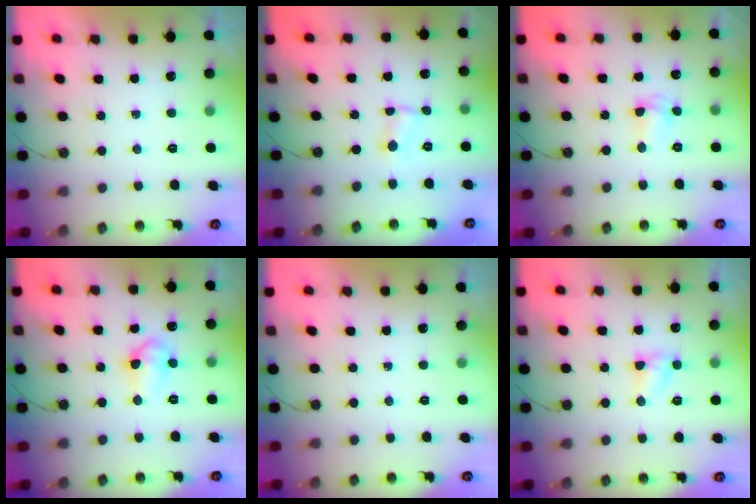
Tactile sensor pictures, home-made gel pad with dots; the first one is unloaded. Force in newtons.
{"total": 1.0, "press": 1.0, "slide": 0.1}
{"total": 2.6, "press": 2.6, "slide": 0.6}
{"total": 7.6, "press": 7.6, "slide": 0.9}
{"total": 0.0}
{"total": 3.9, "press": 3.9, "slide": 0.4}